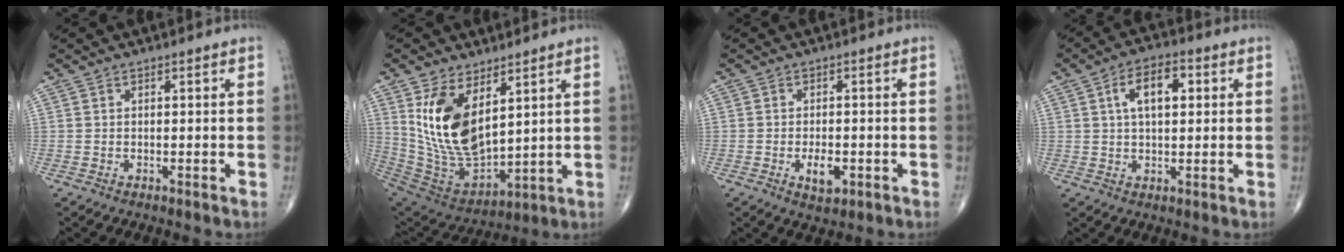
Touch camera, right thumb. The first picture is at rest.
{"total": 17.3, "force": [6.1, 8.9, 13.4], "torque": [-0.236, -0.032, 0.141]}
{"total": 4.1, "force": [-1.4, 2.0, 3.2], "torque": [-0.045, -0.001, -0.018]}
{"total": 8.3, "force": [2.2, 4.2, 6.8], "torque": [-0.104, 0.010, 0.032]}